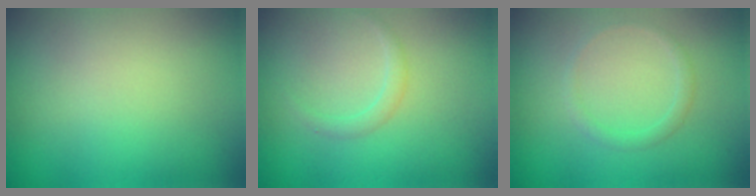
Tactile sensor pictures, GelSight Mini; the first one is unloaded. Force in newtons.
{"total": 1.0, "press": 1.0, "slide": 0.1}
{"total": 1.1, "press": 1.1, "slide": 0.1}